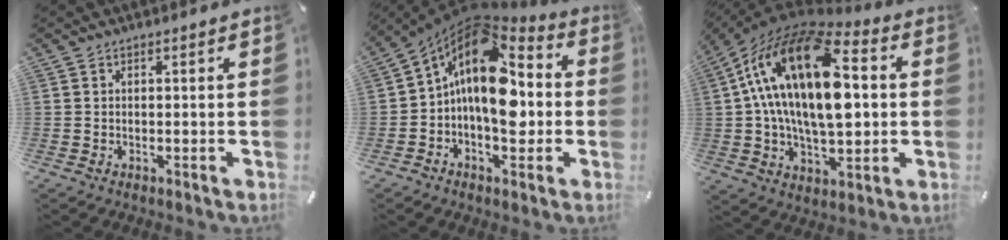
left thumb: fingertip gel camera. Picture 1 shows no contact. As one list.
[{"total": 17.2, "force": [1.3, 10.6, 13.5], "torque": [-0.239, -0.024, 0.015]}, {"total": 27.4, "force": [3.8, 15.5, 22.3], "torque": [-0.420, -0.004, 0.062]}]